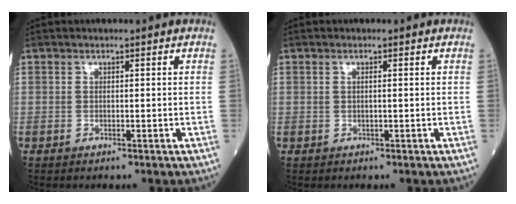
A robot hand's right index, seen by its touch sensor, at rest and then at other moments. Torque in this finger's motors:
{"motor_torque": [0.02, 0.02, -0.05, 0.00]}